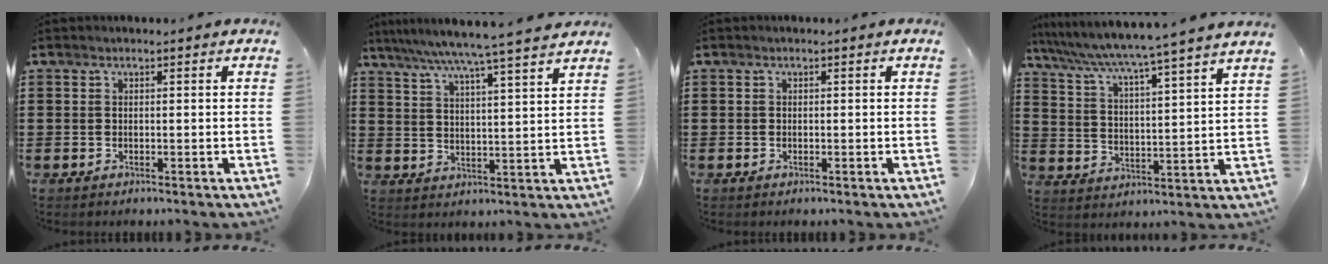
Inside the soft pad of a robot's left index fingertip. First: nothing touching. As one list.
[{"total": 6.5, "force": [5.5, -1.1, 3.3], "torque": [-0.084, -0.033, 0.091]}, {"total": 0.0}, {"total": 4.9, "force": [4.2, -1.4, 2.0], "torque": [-0.060, -0.044, 0.061]}]